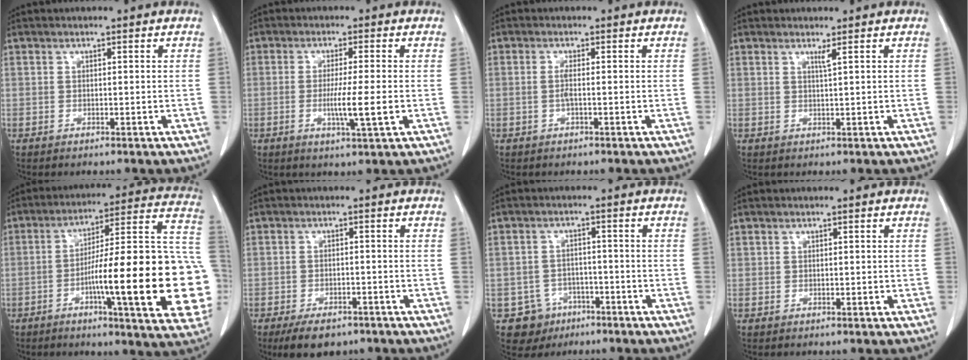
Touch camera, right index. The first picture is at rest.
{"total": 5.6, "force": [-1.1, -0.5, 5.5], "torque": [-0.098, -0.013, -0.020]}
{"total": 1.3, "force": [-0.3, 0.0, 1.3], "torque": [-0.028, 0.000, -0.006]}
{"total": 1.1, "force": [0.7, -0.4, 0.7], "torque": [-0.021, -0.009, 0.014]}
{"total": 26.0, "force": [-5.4, 2.7, 25.3], "torque": [-0.263, 0.020, -0.077]}
{"total": 5.7, "force": [-4.1, 2.7, 2.8], "torque": [-0.043, -0.003, -0.062]}
{"total": 5.5, "force": [-2.6, 4.8, 0.3], "torque": [-0.001, 0.012, -0.035]}
{"total": 0.5, "force": [0.3, 0.3, 0.2], "torque": [0.003, 0.000, 0.007]}